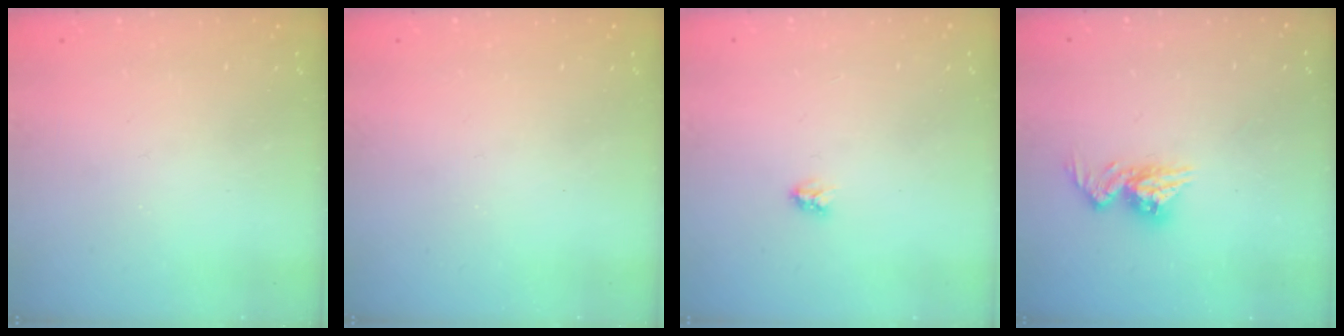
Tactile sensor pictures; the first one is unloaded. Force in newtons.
{"total": 0.0}
{"total": 2.9, "press": 2.9, "slide": 0.3}
{"total": 9.8, "press": 9.8, "slide": 0.8}